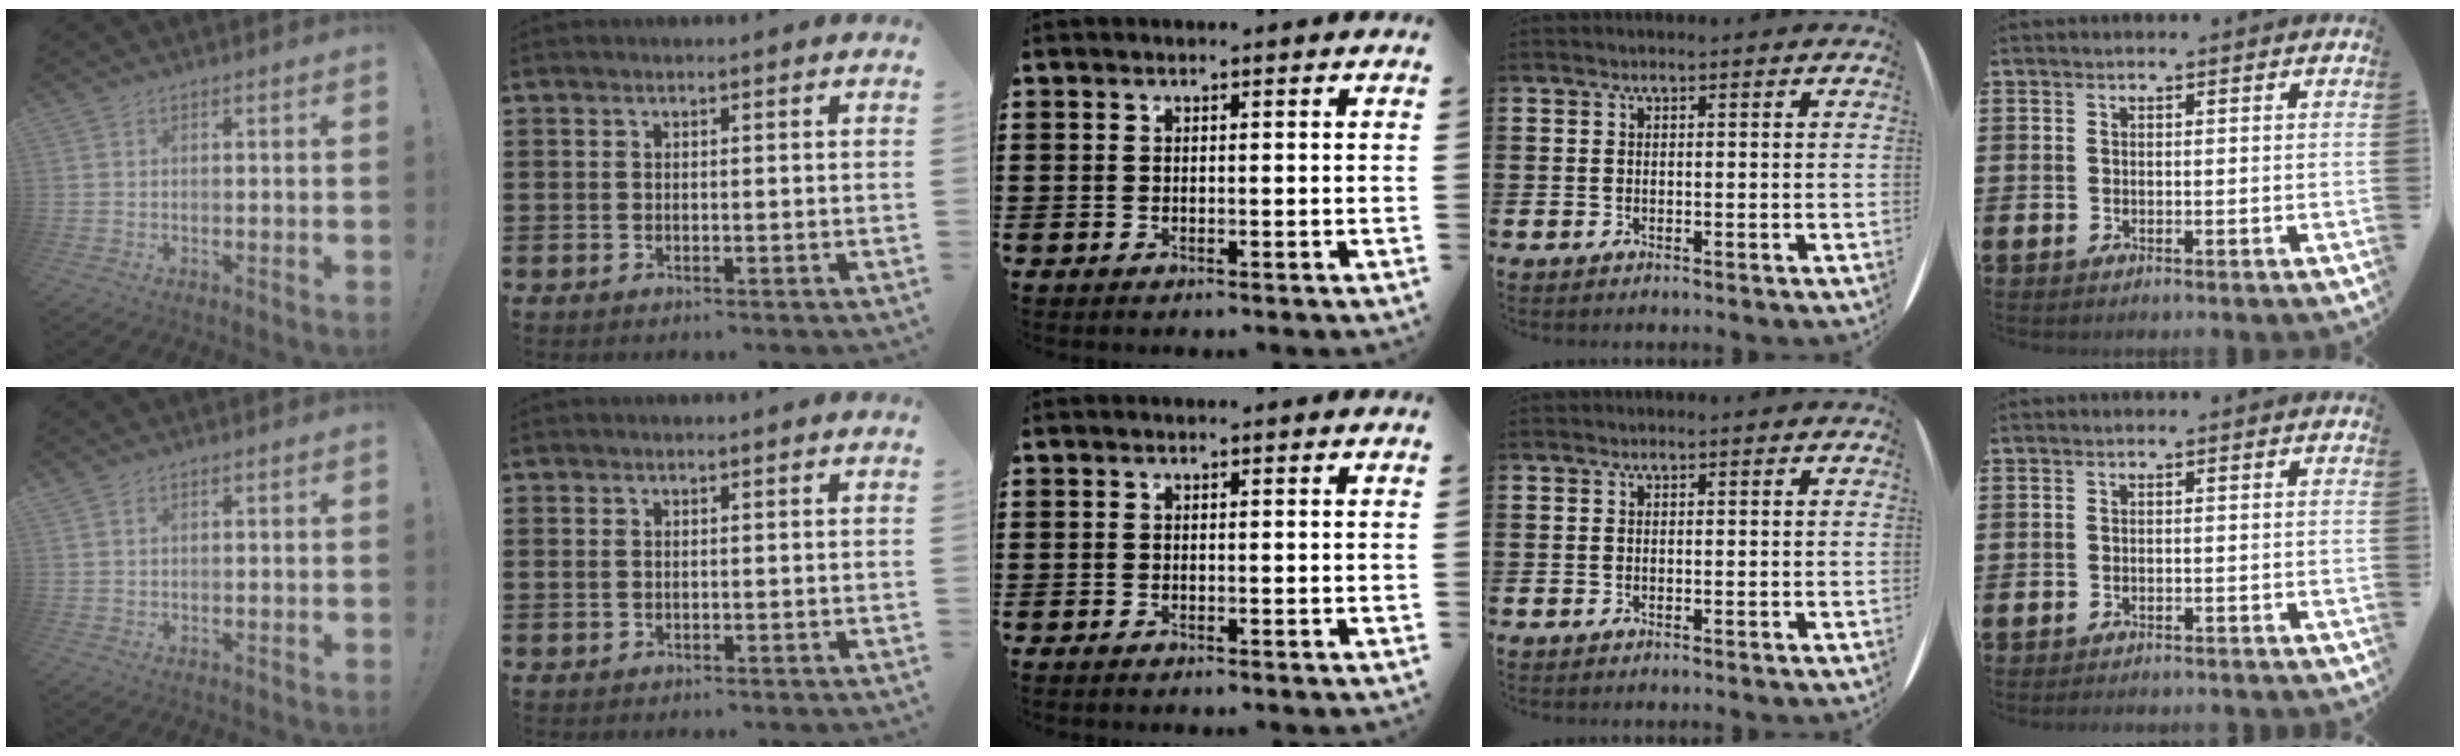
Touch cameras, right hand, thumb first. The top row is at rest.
{"thumb": {"total": 1.2, "force": [0.9, 0.7, 0.6], "torque": [-0.005, -0.002, 0.016]}, "index": {"total": 0.6, "force": [0.2, 0.3, 0.5], "torque": [-0.011, 0.003, 0.002]}, "little": {"total": 0.9, "force": [-0.9, -0.1, 0.0], "torque": [-0.001, 0.000, -0.019]}}